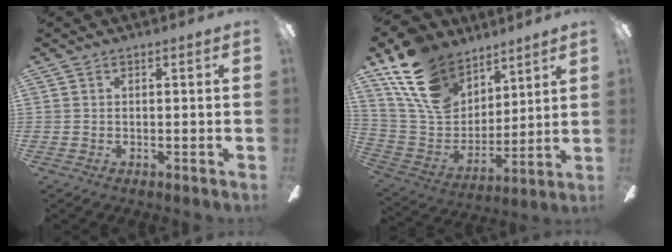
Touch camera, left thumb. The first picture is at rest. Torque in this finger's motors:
{"motor_torque": [1.43, 0.79, 1.30, -1.47, 0.51]}